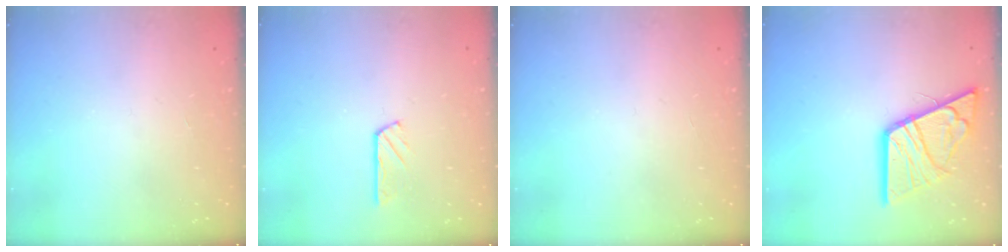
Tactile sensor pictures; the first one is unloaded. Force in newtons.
{"total": 2.7, "press": 2.7, "slide": 0.3}
{"total": 0.0}
{"total": 18.3, "press": 18.2, "slide": 2.0}